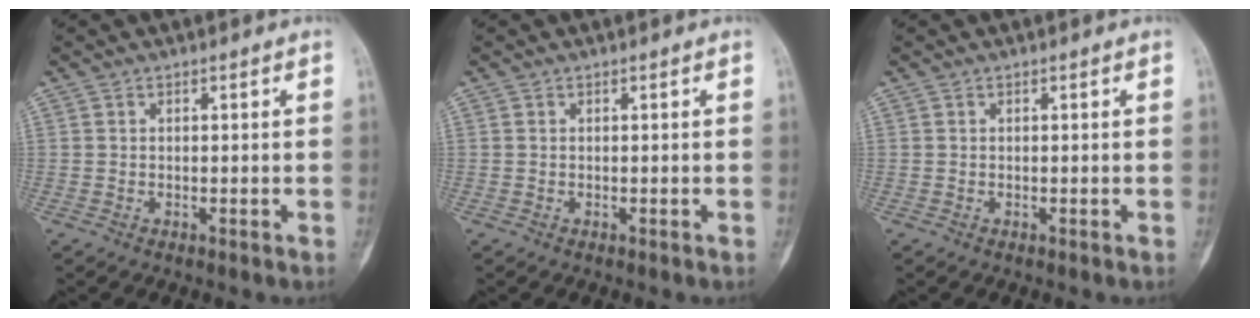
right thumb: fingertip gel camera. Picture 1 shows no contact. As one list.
[{"total": 0.0}, {"total": 0.0}]